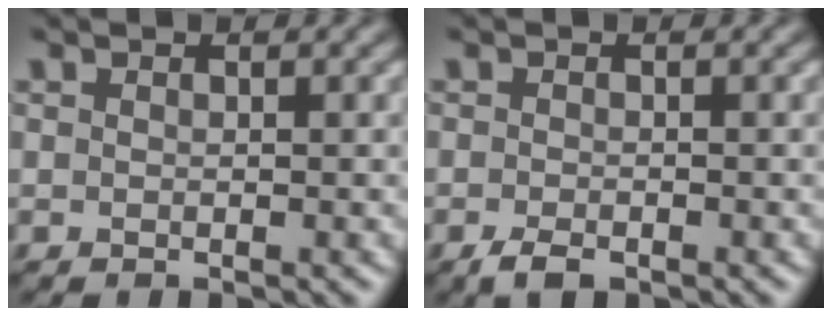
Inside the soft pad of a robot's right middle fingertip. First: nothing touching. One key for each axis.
{"total": 1.9, "fx": -1.2, "fy": 0.8, "fz": 1.2, "tx": -0.023, "ty": -0.005, "tz": -0.024}